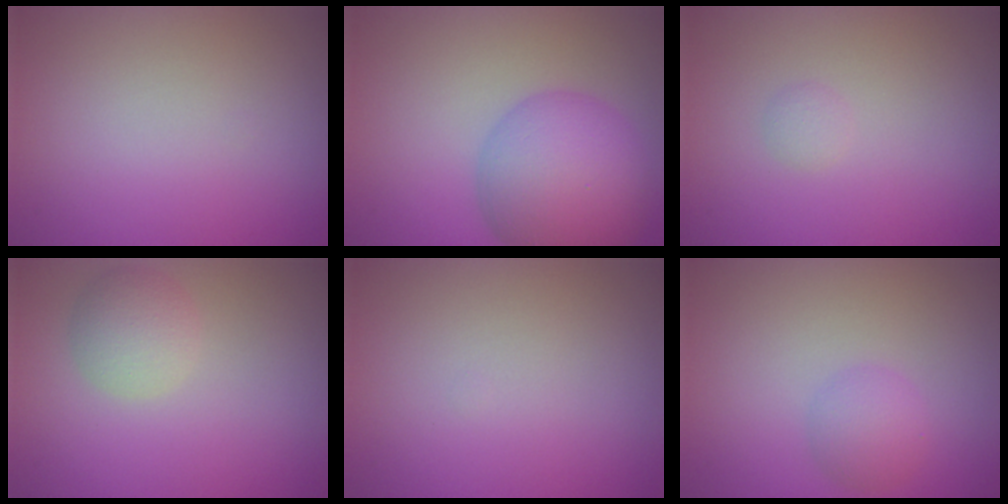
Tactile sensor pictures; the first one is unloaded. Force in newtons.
{"total": 8.3, "press": 8.3, "slide": 0.1}
{"total": 0.6, "press": 0.6, "slide": 0.0}
{"total": 2.7, "press": 2.7, "slide": 0.1}
{"total": 0.0}
{"total": 2.1, "press": 2.1, "slide": 0.0}